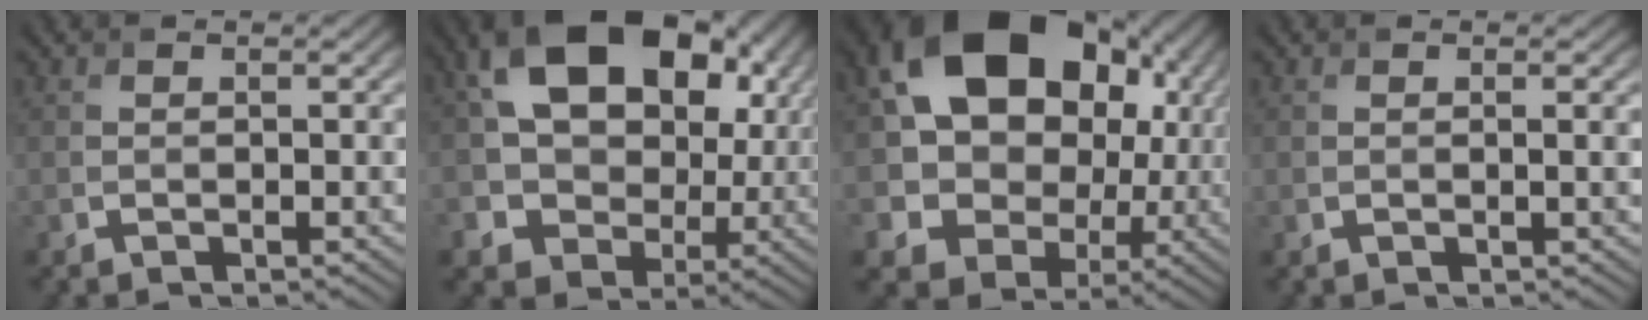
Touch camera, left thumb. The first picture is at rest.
{"total": 17.2, "force": [3.8, 12.8, 11.0], "torque": [-0.187, -0.003, 0.073]}
{"total": 21.0, "force": [4.7, 16.7, 11.7], "torque": [-0.256, -0.011, 0.103]}
{"total": 0.9, "force": [0.1, 0.0, 0.9], "torque": [-0.015, 0.000, 0.000]}